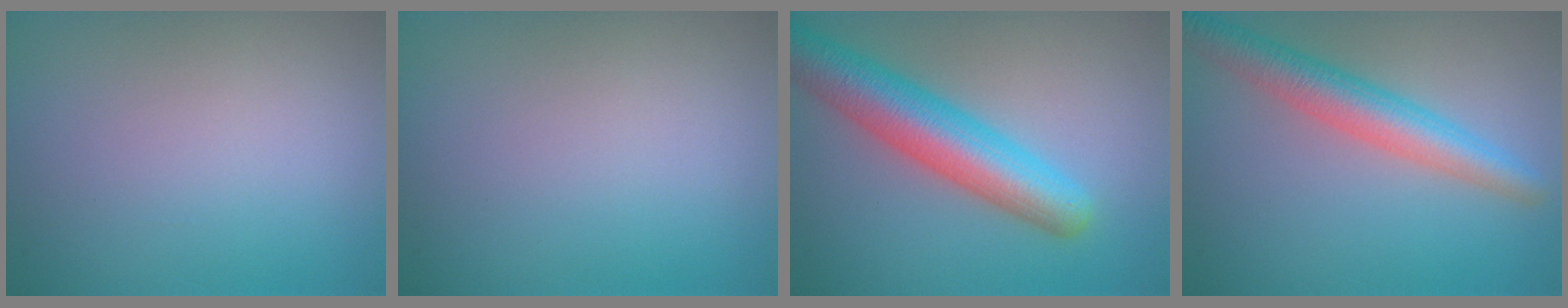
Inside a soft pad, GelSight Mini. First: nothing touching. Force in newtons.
{"total": 0.0}
{"total": 7.5, "press": 7.5, "slide": 0.2}
{"total": 4.9, "press": 4.9, "slide": 0.3}